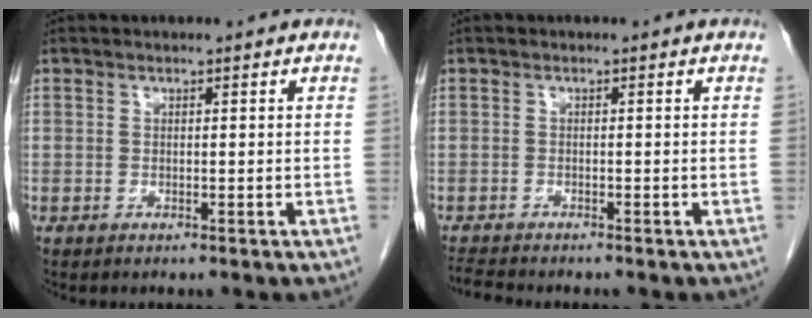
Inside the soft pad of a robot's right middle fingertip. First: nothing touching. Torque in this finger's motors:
{"motor_torque": [0.27, -0.10, -0.02, -0.01]}